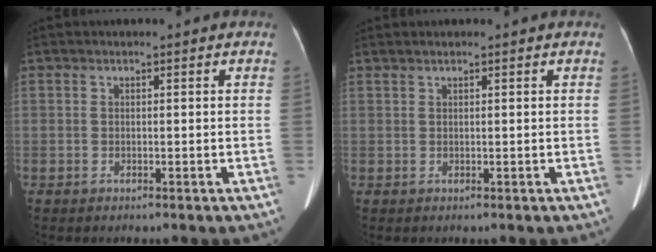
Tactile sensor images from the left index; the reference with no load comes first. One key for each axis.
{"total": 0.6, "fx": 0.6, "fy": 0.0, "fz": 0.3, "tx": -0.009, "ty": 0.007, "tz": 0.015}